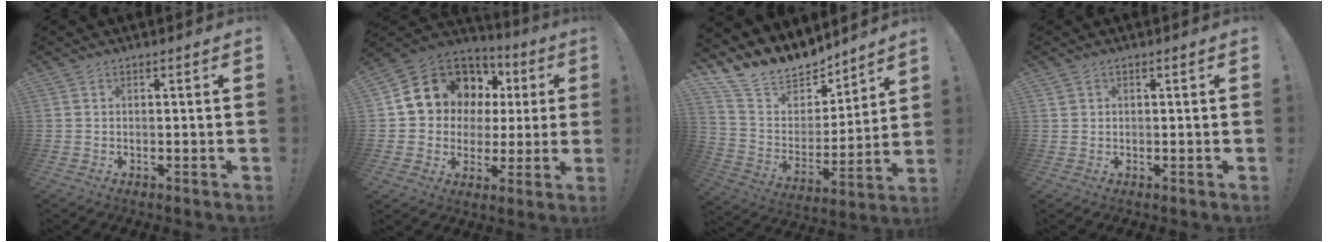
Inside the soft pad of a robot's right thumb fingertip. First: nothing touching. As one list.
[{"total": 13.7, "force": [6.6, 10.9, 4.8], "torque": [-0.076, -0.047, 0.146]}, {"total": 15.2, "force": [13.1, 6.7, 3.9], "torque": [-0.089, -0.104, 0.246]}, {"total": 1.3, "force": [0.7, 1.1, 0.3], "torque": [-0.006, 0.002, 0.013]}]